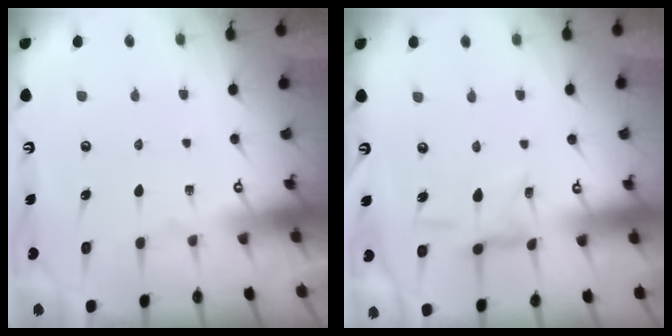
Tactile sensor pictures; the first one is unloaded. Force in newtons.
{"total": 4.8, "press": 4.8, "slide": 0.3}